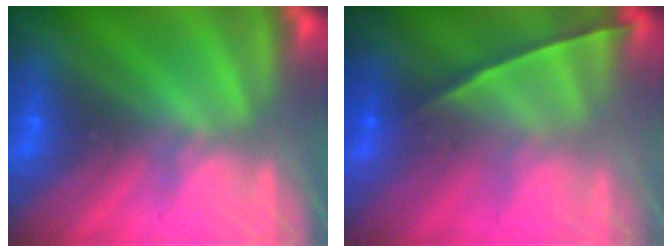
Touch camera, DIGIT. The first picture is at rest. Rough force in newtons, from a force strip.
{"total": 1.1}